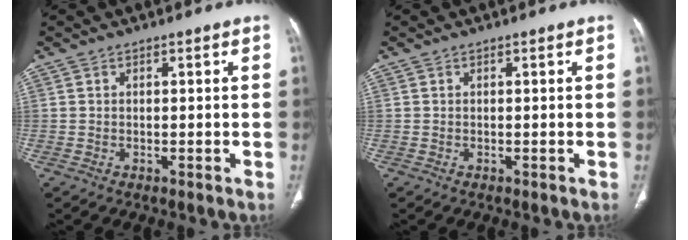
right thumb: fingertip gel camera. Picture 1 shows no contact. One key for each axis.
{"total": 0.0}